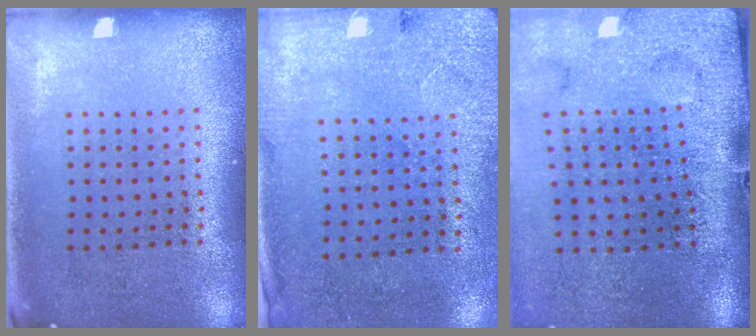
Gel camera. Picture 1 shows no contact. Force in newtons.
{"total": 2.7, "press": 2.2, "slide": 1.5}
{"total": 4.5, "press": 3.5, "slide": 2.9}